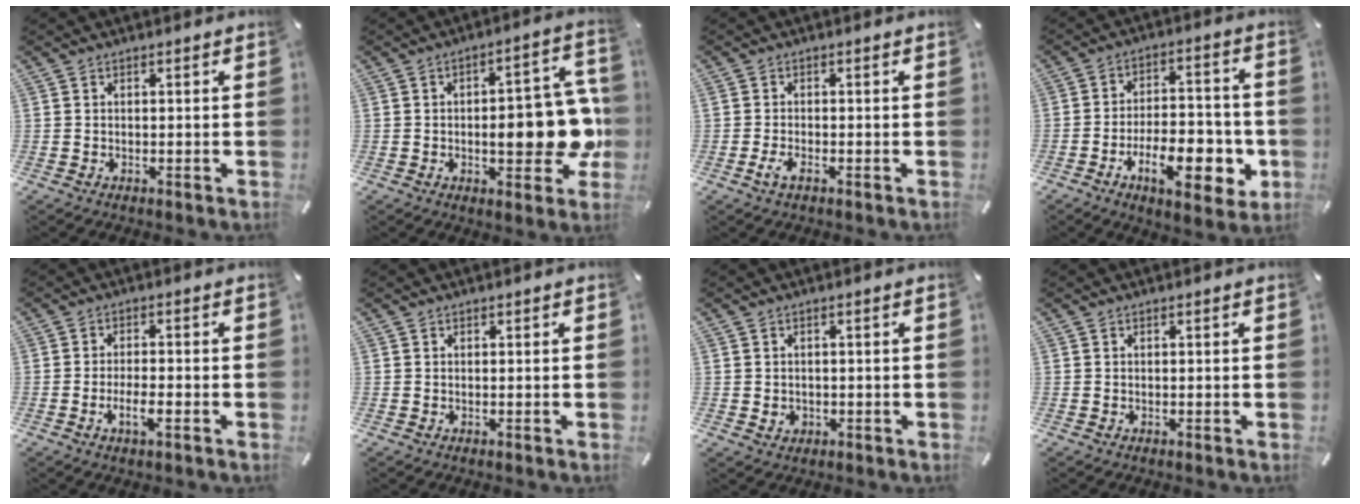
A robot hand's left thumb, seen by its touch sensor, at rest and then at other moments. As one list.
[{"total": 16.4, "force": [-1.8, 6.4, 15.0], "torque": [-0.189, 0.001, -0.020]}, {"total": 2.5, "force": [-1.0, 0.7, 2.2], "torque": [-0.043, -0.001, -0.019]}, {"total": 16.8, "force": [-6.4, 7.9, 13.3], "torque": [-0.180, 0.027, -0.094]}, {"total": 5.0, "force": [-2.0, 1.3, 4.4], "torque": [-0.083, -0.002, -0.036]}, {"total": 0.0}, {"total": 1.6, "force": [-0.2, 1.5, 0.4], "torque": [-0.011, 0.005, -0.006]}, {"total": 0.0}]